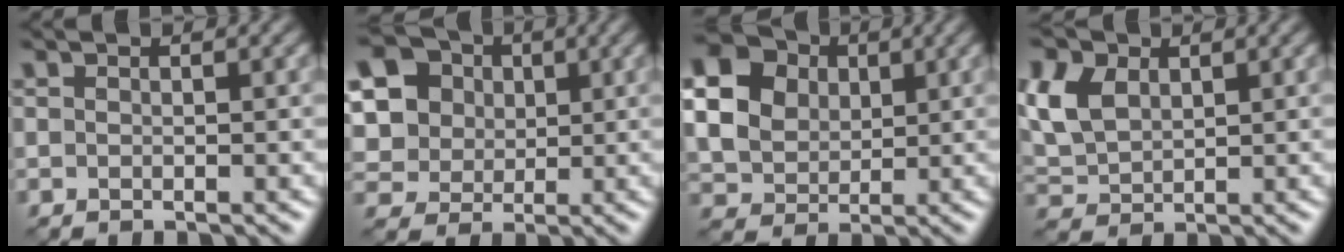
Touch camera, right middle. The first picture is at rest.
{"total": 14.7, "force": [4.5, 12.7, 5.7], "torque": [-0.179, 0.026, 0.076]}
{"total": 14.6, "force": [4.9, 12.2, 6.3], "torque": [-0.175, 0.023, 0.081]}
{"total": 5.9, "force": [2.3, 4.1, 3.6], "torque": [-0.110, 0.018, 0.043]}